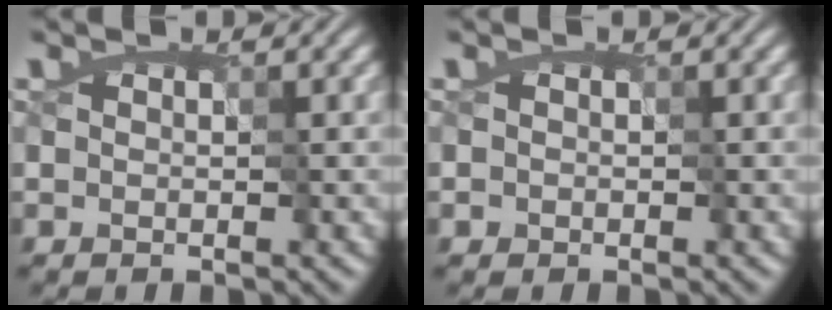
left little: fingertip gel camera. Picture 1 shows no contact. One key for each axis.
{"total": 0.7, "fx": -0.1, "fy": 0.6, "fz": 0.2, "tx": -0.003, "ty": 0.002, "tz": -0.002}